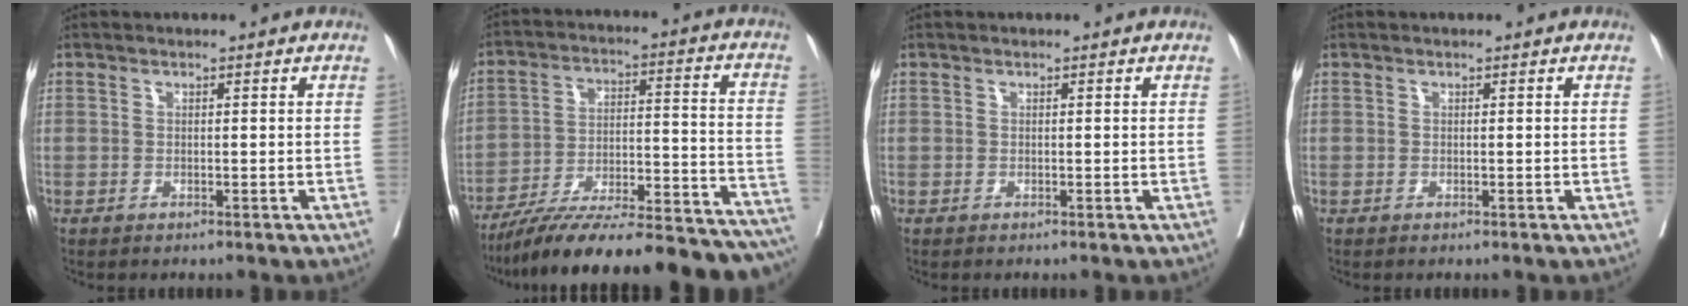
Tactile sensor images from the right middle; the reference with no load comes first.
{"total": 29.5, "force": [-26.3, 3.0, 13.0], "torque": [-0.139, -0.007, -0.375]}
{"total": 0.0}
{"total": 0.0}